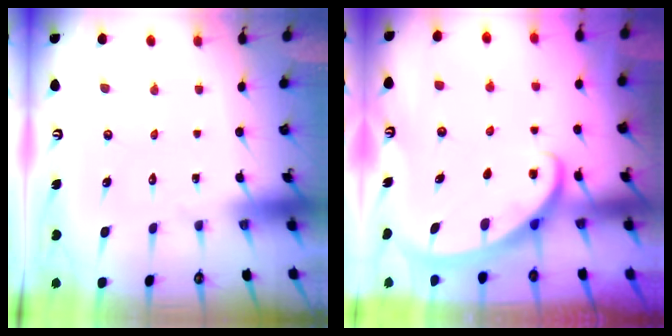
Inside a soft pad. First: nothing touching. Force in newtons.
{"total": 2.6, "press": 2.6, "slide": 0.3}